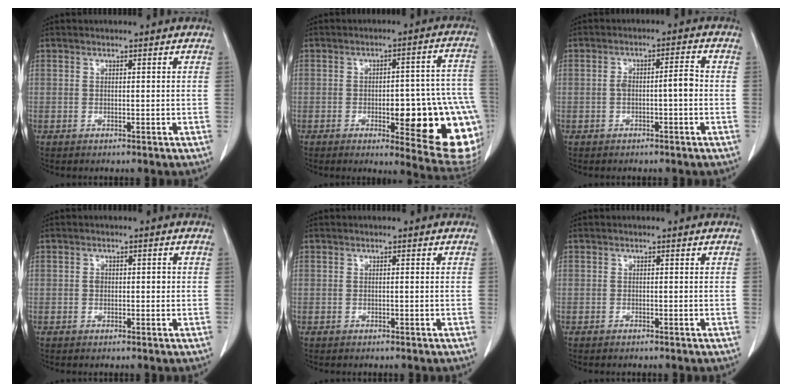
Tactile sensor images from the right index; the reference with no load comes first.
{"total": 21.3, "force": [-5.9, 5.0, 19.9], "torque": [-0.146, 0.021, -0.052]}
{"total": 3.9, "force": [-0.6, 0.8, 3.8], "torque": [-0.068, 0.016, -0.006]}
{"total": 1.7, "force": [0.0, 1.2, 1.2], "torque": [-0.018, 0.006, 0.001]}
{"total": 0.0}
{"total": 0.0}